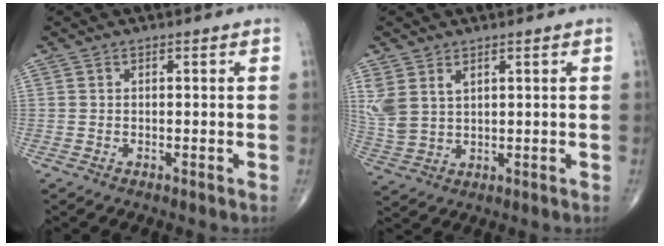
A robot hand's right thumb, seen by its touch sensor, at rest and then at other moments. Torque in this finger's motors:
{"motor_torque": [-0.57, 0.57, 0.60, 0.59, 0.08]}